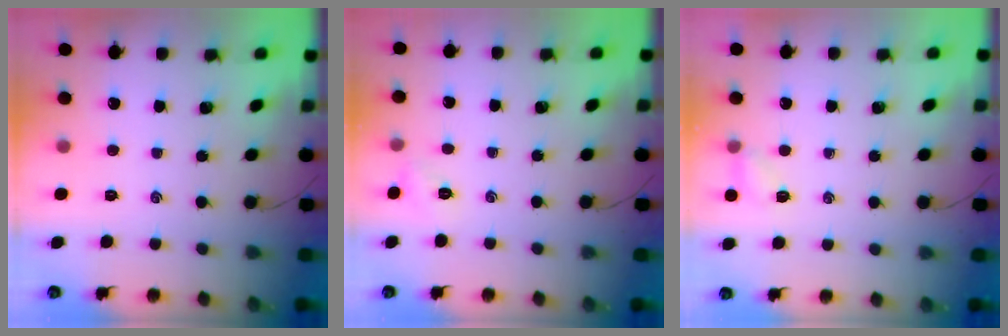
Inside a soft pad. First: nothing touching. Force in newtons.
{"total": 2.6, "press": 2.6, "slide": 0.6}
{"total": 4.2, "press": 4.0, "slide": 1.1}